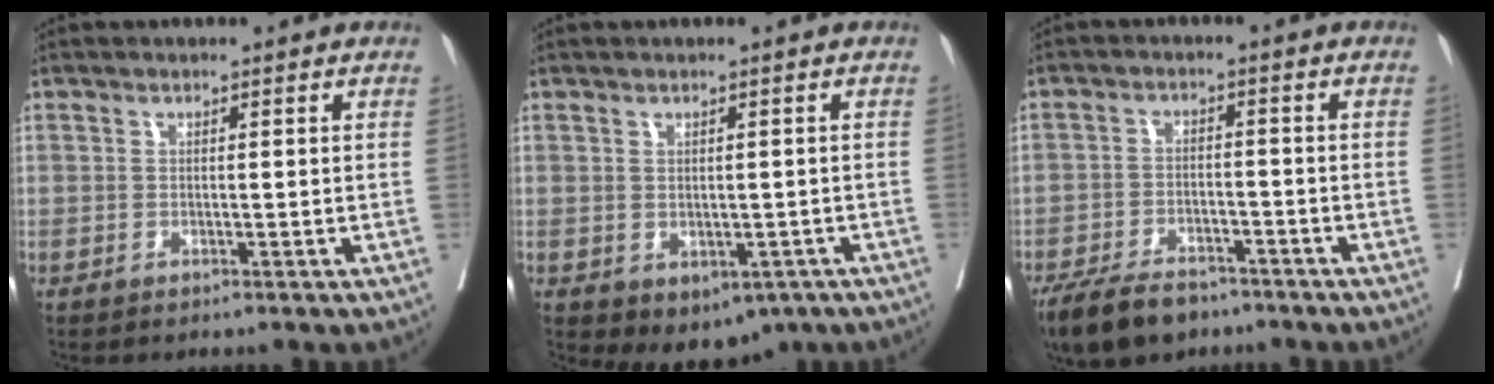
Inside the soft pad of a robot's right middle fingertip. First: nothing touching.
{"total": 6.0, "force": [-3.0, 4.1, 3.1], "torque": [-0.023, 0.003, -0.030]}
{"total": 9.0, "force": [-7.0, 3.9, 4.1], "torque": [-0.070, -0.008, -0.118]}